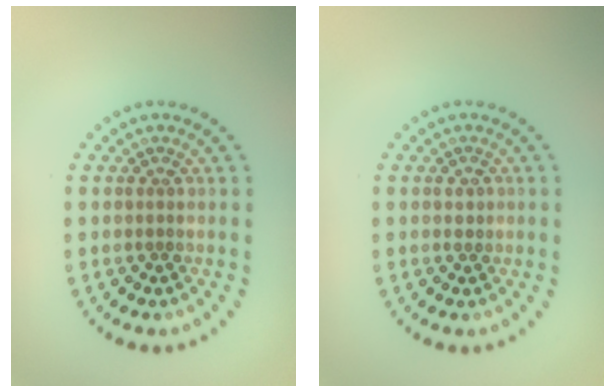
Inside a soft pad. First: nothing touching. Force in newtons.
{"total": 0.8, "press": 0.8, "slide": 0.2}